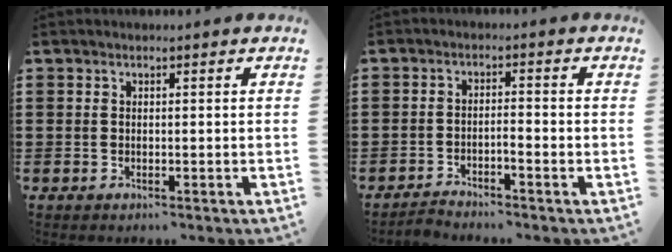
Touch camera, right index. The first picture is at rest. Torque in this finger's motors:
{"motor_torque": [-0.06, 0.32, -0.05, -0.01]}